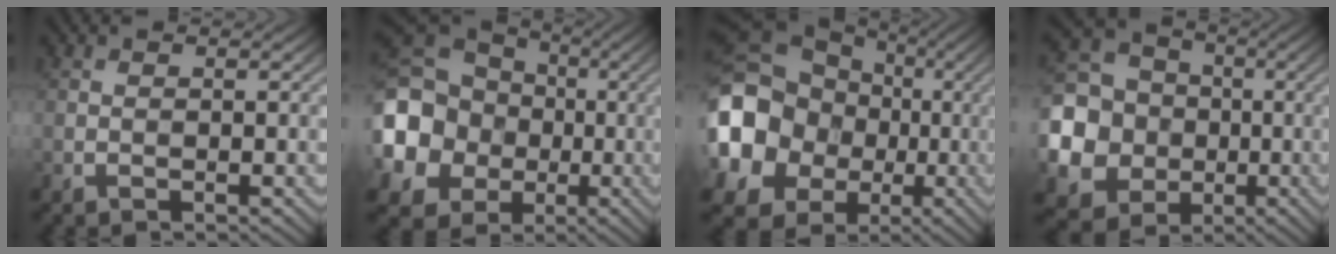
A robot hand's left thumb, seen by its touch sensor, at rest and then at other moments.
{"total": 19.3, "force": [-2.6, 17.0, 8.7], "torque": [-0.265, -0.020, -0.086]}
{"total": 21.1, "force": [-1.5, 18.6, 10.0], "torque": [-0.270, -0.010, -0.061]}
{"total": 15.4, "force": [-2.3, 14.1, 5.8], "torque": [-0.215, -0.025, -0.065]}